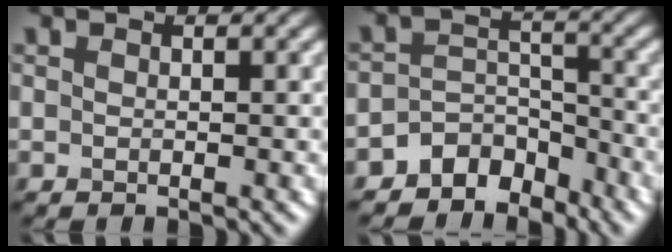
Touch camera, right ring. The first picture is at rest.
{"total": 4.9, "force": [-4.0, 2.6, 1.2], "torque": [-0.004, -0.001, -0.073]}